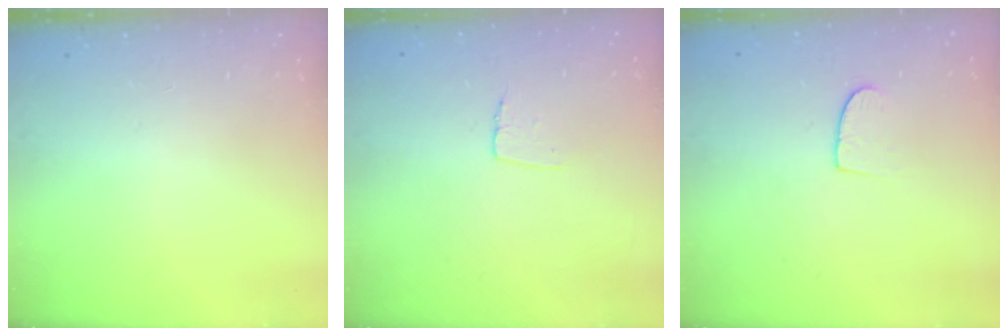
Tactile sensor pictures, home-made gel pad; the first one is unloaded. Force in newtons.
{"total": 5.0, "press": 5.0, "slide": 0.3}
{"total": 6.8, "press": 6.7, "slide": 0.5}